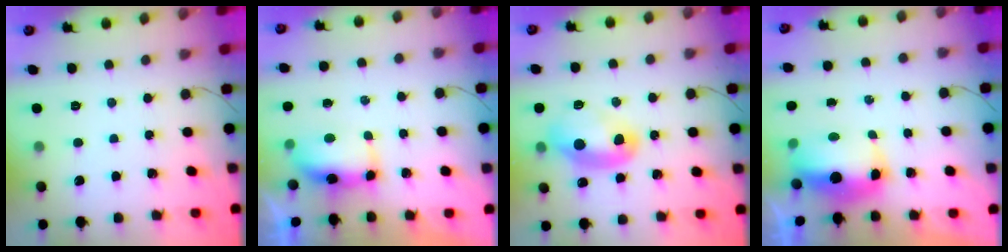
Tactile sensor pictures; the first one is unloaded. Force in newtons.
{"total": 6.5, "press": 6.4, "slide": 0.9}
{"total": 11.4, "press": 11.4, "slide": 0.9}
{"total": 9.8, "press": 9.6, "slide": 2.0}